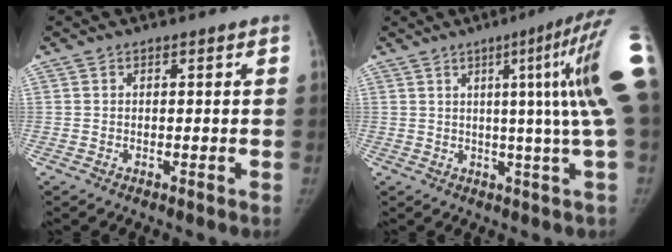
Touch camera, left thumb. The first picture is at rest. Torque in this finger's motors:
{"motor_torque": [-0.03, -0.04, 0.66, 0.61, 0.13]}